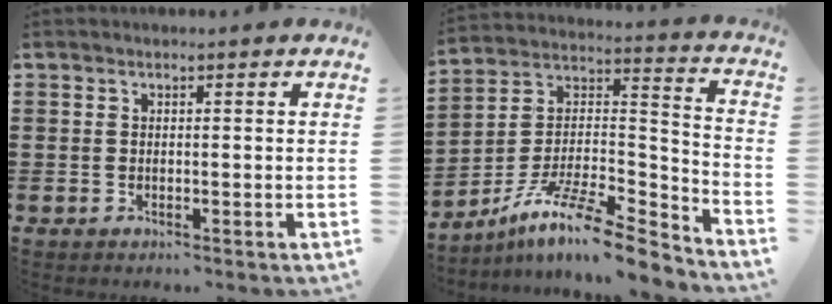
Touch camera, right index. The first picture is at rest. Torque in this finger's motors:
{"motor_torque": [0.74, 0.84, -0.28, -0.21]}